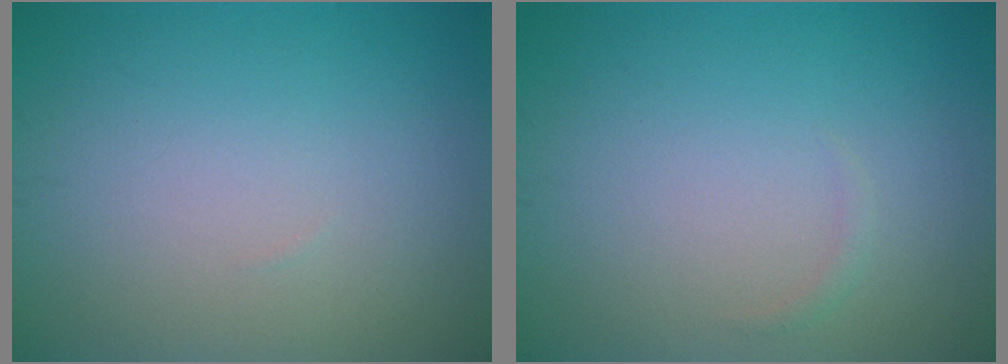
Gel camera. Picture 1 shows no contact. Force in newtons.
{"total": 0.5, "press": 0.5, "slide": 0.0}